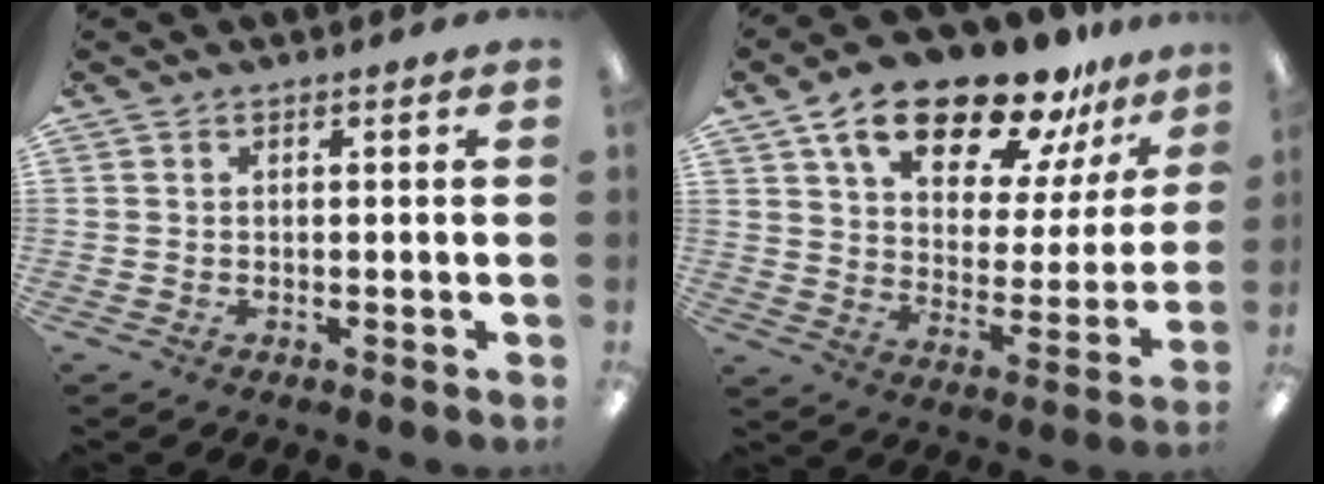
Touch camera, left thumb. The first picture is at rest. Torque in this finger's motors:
{"motor_torque": [0.71, 0.76, 1.65, -1.12, 0.28]}